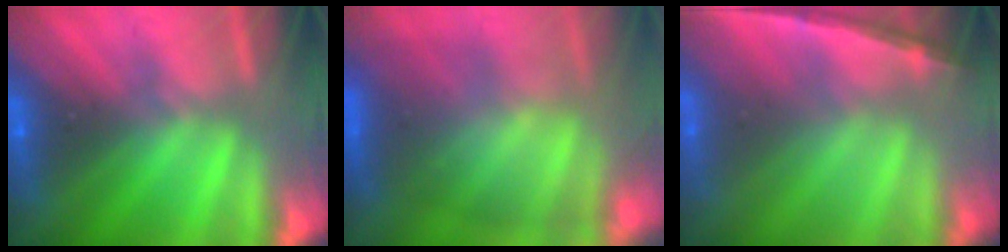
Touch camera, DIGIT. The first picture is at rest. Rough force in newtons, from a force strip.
{"total": 11.8}
{"total": 1.7}